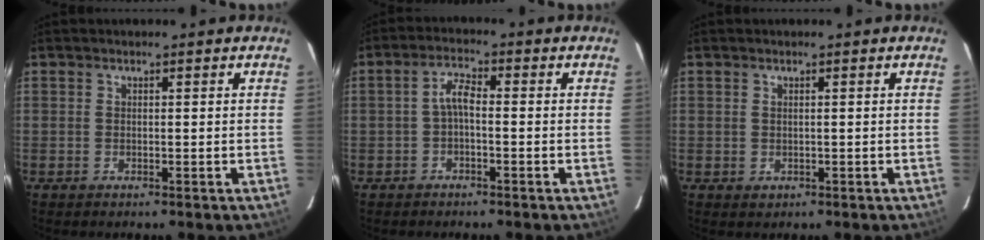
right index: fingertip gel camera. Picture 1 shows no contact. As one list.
[{"total": 3.1, "force": [-1.0, 1.0, 2.7], "torque": [-0.059, 0.012, -0.021]}, {"total": 1.0, "force": [0.1, 1.0, 0.1], "torque": [0.004, 0.001, 0.002]}]